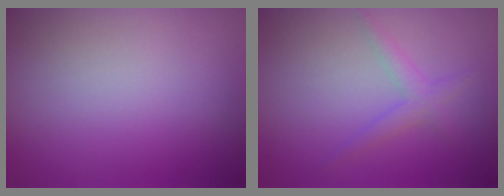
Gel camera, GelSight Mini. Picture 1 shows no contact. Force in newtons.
{"total": 1.8, "press": 1.8, "slide": 0.1}